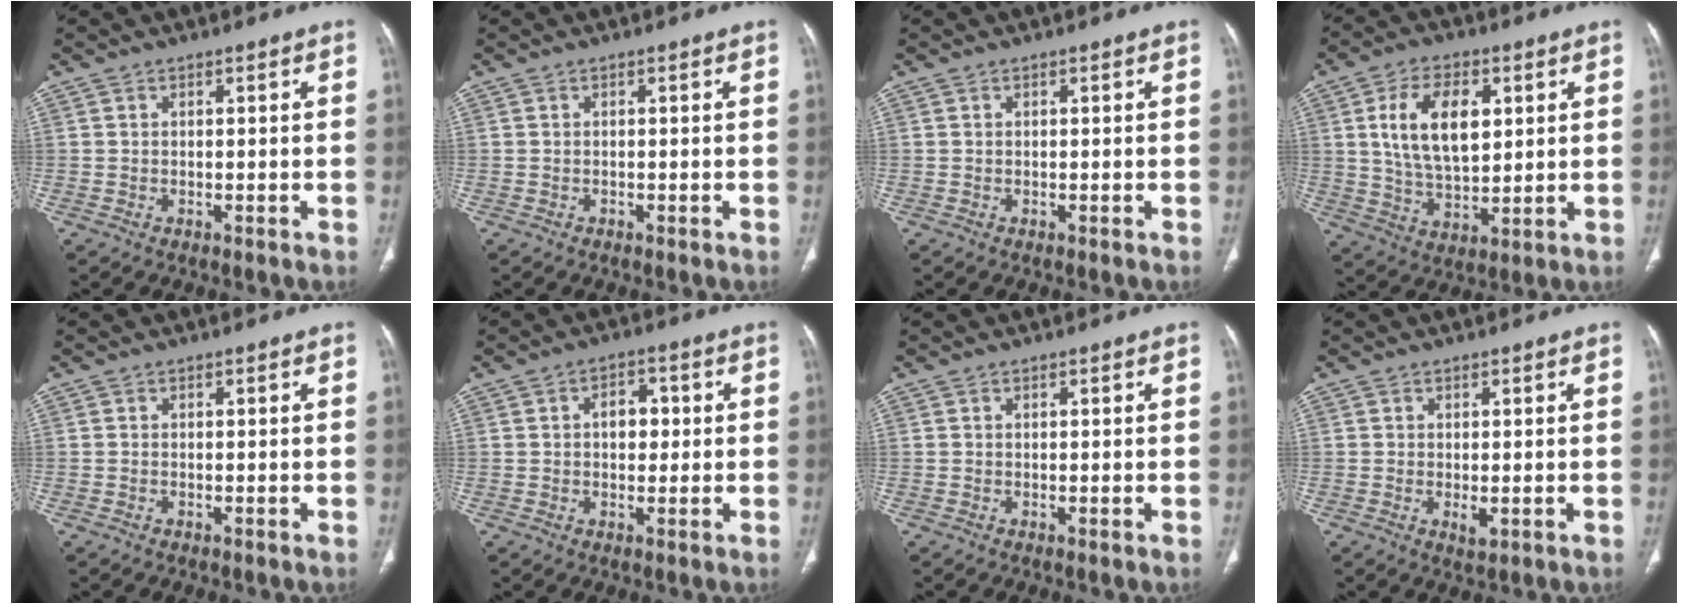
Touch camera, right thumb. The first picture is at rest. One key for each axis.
{"total": 0.0}
{"total": 0.0}
{"total": 13.8, "fx": 3.6, "fy": 7.7, "fz": 10.9, "tx": -0.179, "ty": -0.012, "tz": 0.071}
{"total": 0.0}
{"total": 5.0, "fx": 0.6, "fy": 3.4, "fz": 3.7, "tx": -0.040, "ty": 0.009, "tz": 0.005}
{"total": 0.0}
{"total": 1.9, "fx": -0.3, "fy": 0.8, "fz": 1.6, "tx": -0.031, "ty": -0.007, "tz": 0.000}